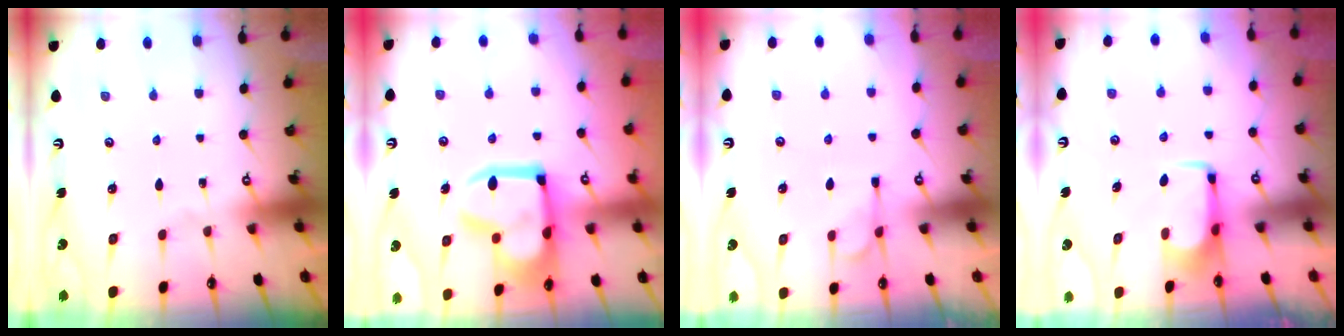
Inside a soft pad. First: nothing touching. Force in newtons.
{"total": 16.4, "press": 16.3, "slide": 1.9}
{"total": 2.0, "press": 1.4, "slide": 1.3}
{"total": 1.7, "press": 1.6, "slide": 0.5}